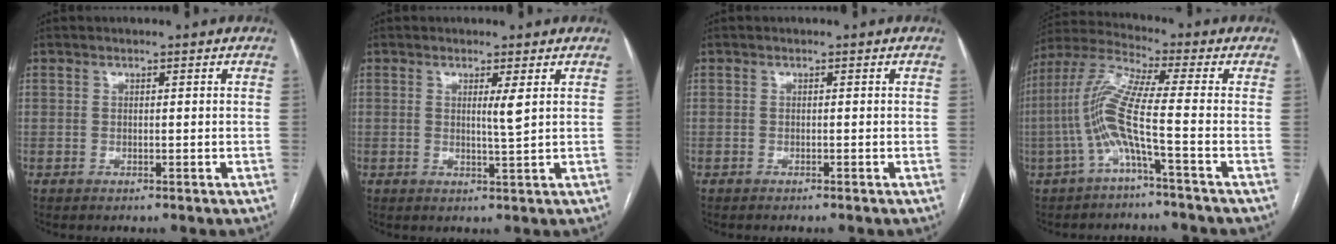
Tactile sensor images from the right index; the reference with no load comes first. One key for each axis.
{"total": 2.4, "fx": 0.8, "fy": -0.3, "fz": 2.3, "tx": -0.040, "ty": -0.007, "tz": 0.014}
{"total": 0.5, "fx": -0.5, "fy": -0.2, "fz": 0.2, "tx": -0.006, "ty": 0.001, "tz": -0.010}
{"total": 9.6, "fx": -2.8, "fy": -0.8, "fz": 9.2, "tx": -0.206, "ty": 0.015, "tz": -0.064}